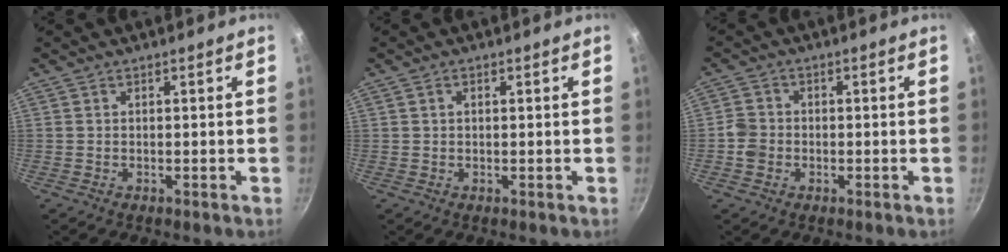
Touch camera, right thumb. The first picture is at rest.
{"total": 0.9, "force": [0.3, 0.6, 0.7], "torque": [-0.011, 0.005, 0.004]}
{"total": 3.5, "force": [-1.1, 3.1, 1.4], "torque": [-0.020, 0.017, -0.026]}